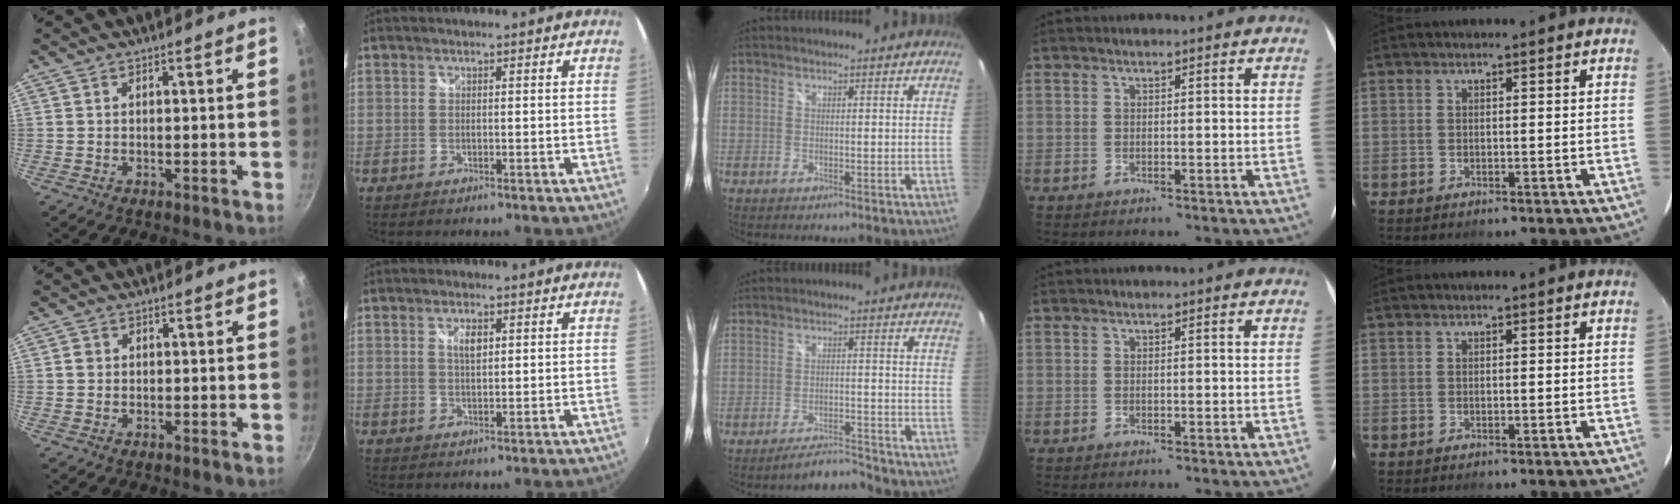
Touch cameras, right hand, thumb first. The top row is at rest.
{"thumb": {"total": 1.5, "force": [0.1, 1.4, 0.5], "torque": [-0.005, 0.006, 0.001]}, "index": {"total": 2.8, "force": [1.0, 1.1, 2.3], "torque": [-0.040, 0.003, 0.017]}, "middle": {"total": 4.9, "force": [-4.8, 0.1, 0.9], "torque": [-0.034, 0.002, -0.079]}}